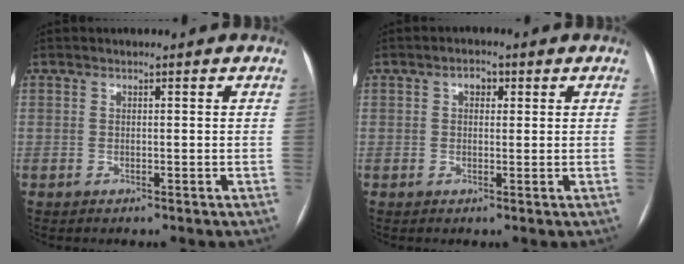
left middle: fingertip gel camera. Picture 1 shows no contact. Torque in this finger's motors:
{"motor_torque": [0.40, -0.33, 0.04, 0.04]}